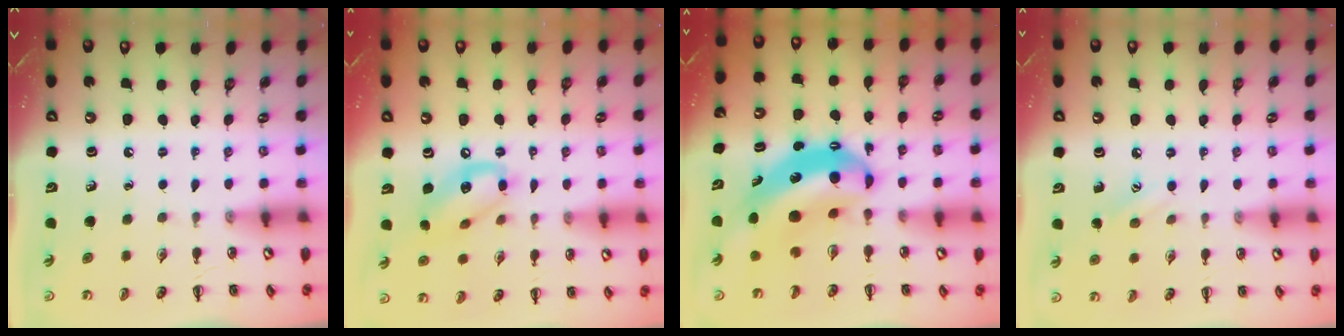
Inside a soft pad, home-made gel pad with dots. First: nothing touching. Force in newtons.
{"total": 12.3, "press": 12.0, "slide": 2.6}
{"total": 10.2, "press": 9.9, "slide": 2.3}
{"total": 6.7, "press": 6.5, "slide": 1.6}